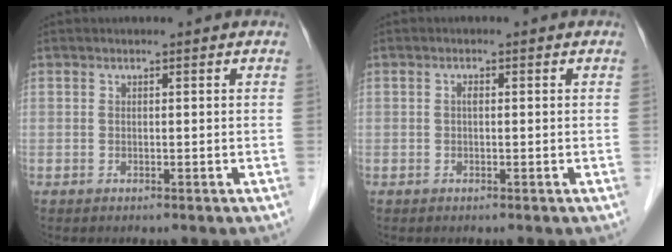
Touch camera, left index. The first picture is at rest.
{"total": 0.8, "force": [-0.2, 0.4, 0.7], "torque": [-0.016, 0.001, -0.005]}